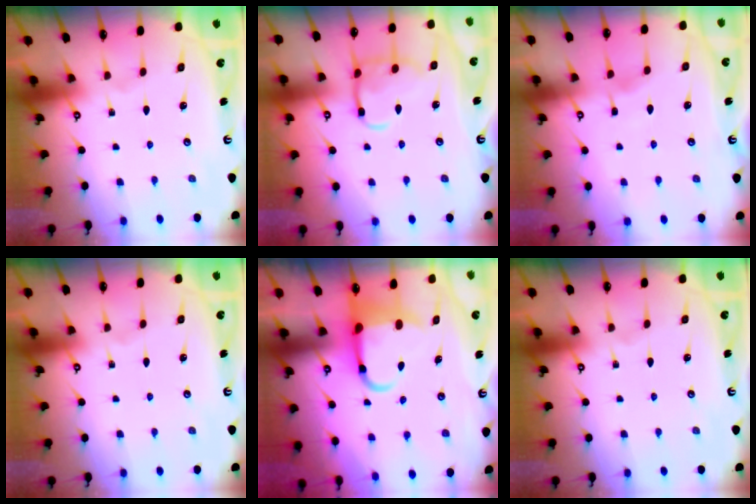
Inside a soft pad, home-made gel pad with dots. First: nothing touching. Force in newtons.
{"total": 13.5, "press": 13.4, "slide": 1.1}
{"total": 2.6, "press": 2.6, "slide": 0.3}
{"total": 0.0}
{"total": 6.3, "press": 6.2, "slide": 1.1}
{"total": 0.0}